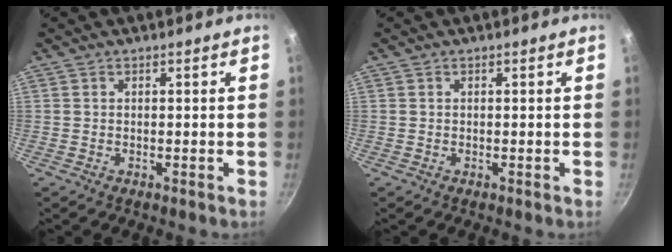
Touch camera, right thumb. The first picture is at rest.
{"total": 0.0}